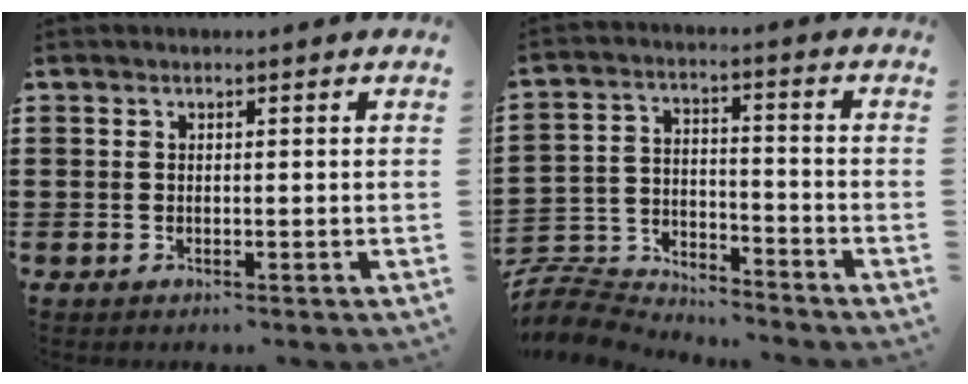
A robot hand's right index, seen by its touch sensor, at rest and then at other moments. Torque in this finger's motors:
{"motor_torque": [-2.14, 0.00, -1.05, -0.11]}